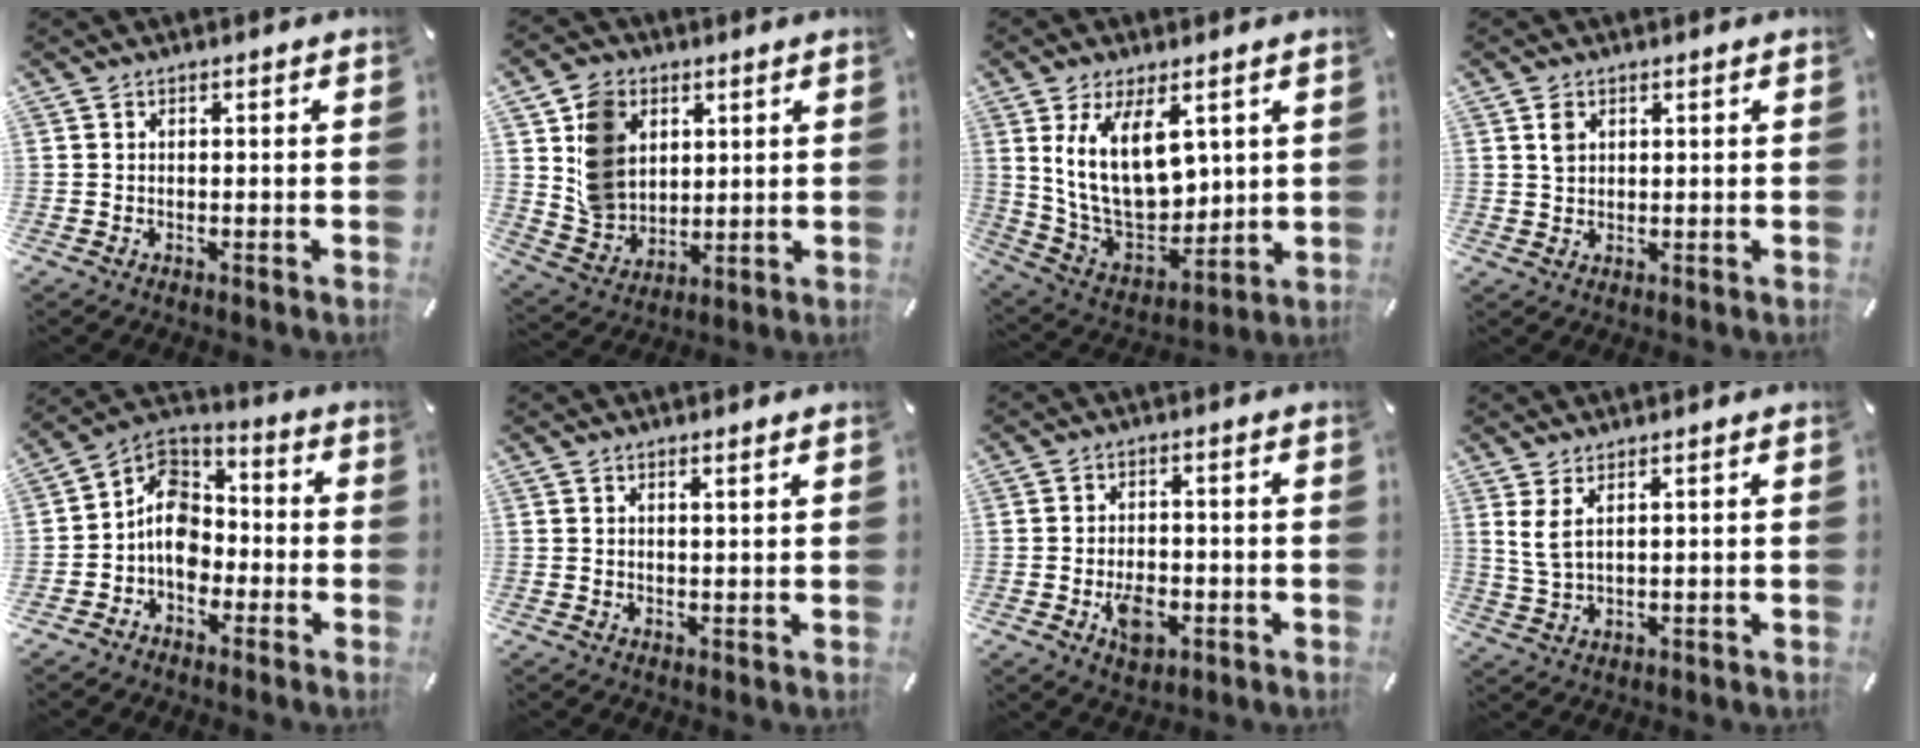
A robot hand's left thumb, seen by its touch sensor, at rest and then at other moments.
{"total": 11.7, "force": [4.1, 9.8, 5.0], "torque": [-0.102, 0.002, 0.084]}
{"total": 17.5, "force": [5.8, 10.4, 12.8], "torque": [-0.246, -0.034, 0.105]}
{"total": 2.5, "force": [1.2, 1.8, 1.2], "torque": [-0.020, -0.001, 0.021]}
{"total": 9.7, "force": [-3.3, 7.8, 4.9], "torque": [-0.111, 0.018, -0.063]}
{"total": 1.3, "force": [1.1, -0.2, 0.7], "torque": [-0.013, -0.003, 0.020]}
{"total": 6.6, "force": [-2.4, 4.1, 4.6], "torque": [-0.082, 0.006, -0.042]}
{"total": 4.2, "force": [2.1, 1.3, 3.3], "torque": [-0.086, -0.008, 0.035]}